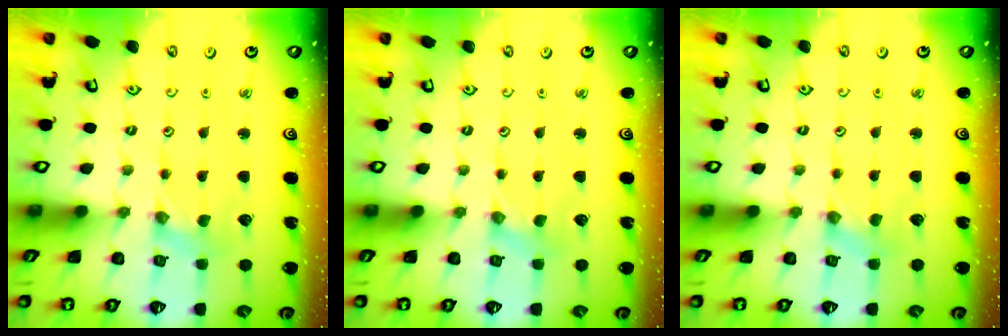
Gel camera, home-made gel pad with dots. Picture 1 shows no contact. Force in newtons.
{"total": 0.0}
{"total": 1.7, "press": 1.7, "slide": 0.3}